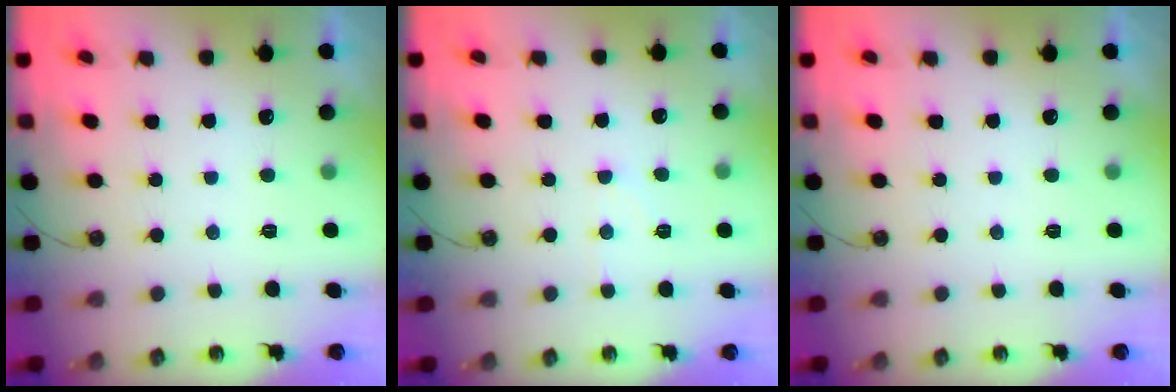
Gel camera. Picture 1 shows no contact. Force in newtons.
{"total": 6.0, "press": 5.9, "slide": 0.9}
{"total": 0.0}